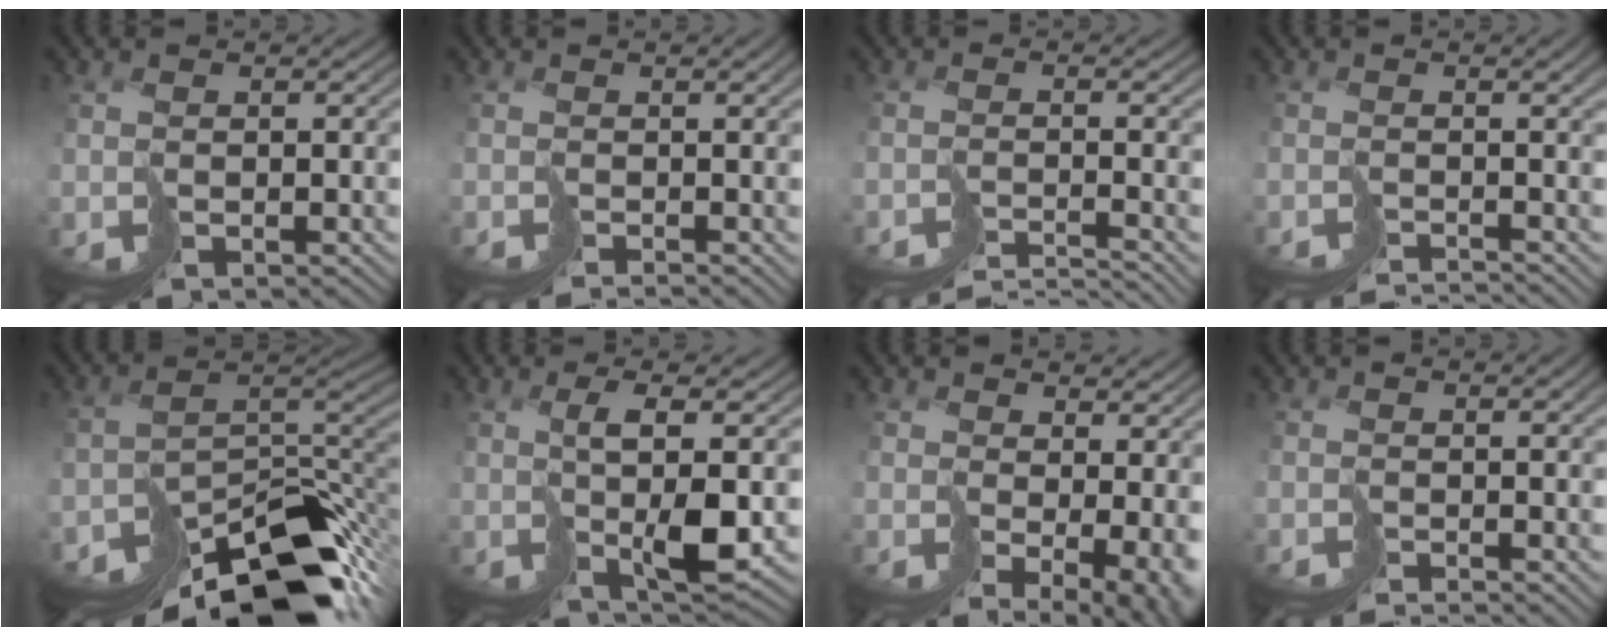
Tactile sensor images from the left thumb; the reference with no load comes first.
{"total": 2.6, "force": [-1.4, -0.4, 2.2], "torque": [-0.011, -0.005, -0.020]}
{"total": 5.4, "force": [-5.3, -0.7, 0.9], "torque": [-0.002, -0.001, -0.082]}
{"total": 3.6, "force": [-2.9, -0.5, 2.1], "torque": [-0.014, -0.009, -0.044]}
{"total": 13.9, "force": [-11.0, 4.7, 7.2], "torque": [-0.126, -0.017, -0.157]}
{"total": 4.7, "force": [1.3, -0.1, 4.5], "torque": [-0.075, 0.004, 0.033]}
{"total": 8.3, "force": [0.6, 4.1, 7.2], "torque": [-0.120, -0.033, 0.052]}
{"total": 3.1, "force": [-2.2, -0.5, 2.0], "torque": [-0.011, -0.006, -0.035]}